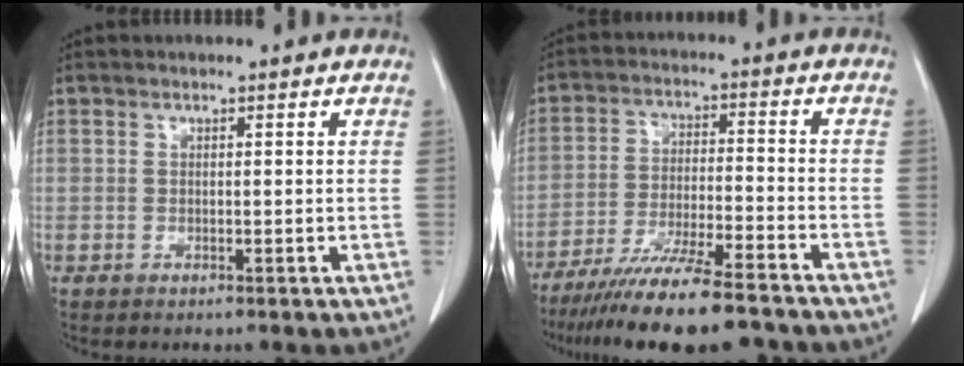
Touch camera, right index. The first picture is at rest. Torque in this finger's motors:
{"motor_torque": [1.08, -1.06, 0.55, 0.21]}